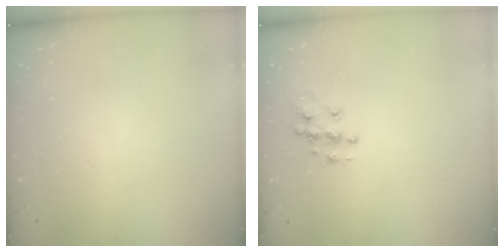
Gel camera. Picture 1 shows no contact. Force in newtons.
{"total": 10.2, "press": 10.2, "slide": 0.7}